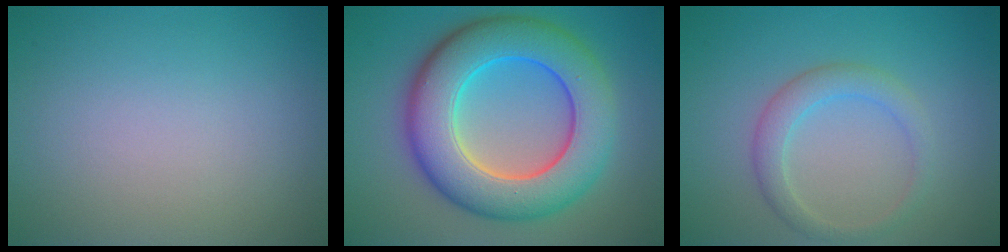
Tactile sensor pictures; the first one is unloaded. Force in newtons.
{"total": 10.9, "press": 10.9, "slide": 0.1}
{"total": 2.5, "press": 2.5, "slide": 0.2}